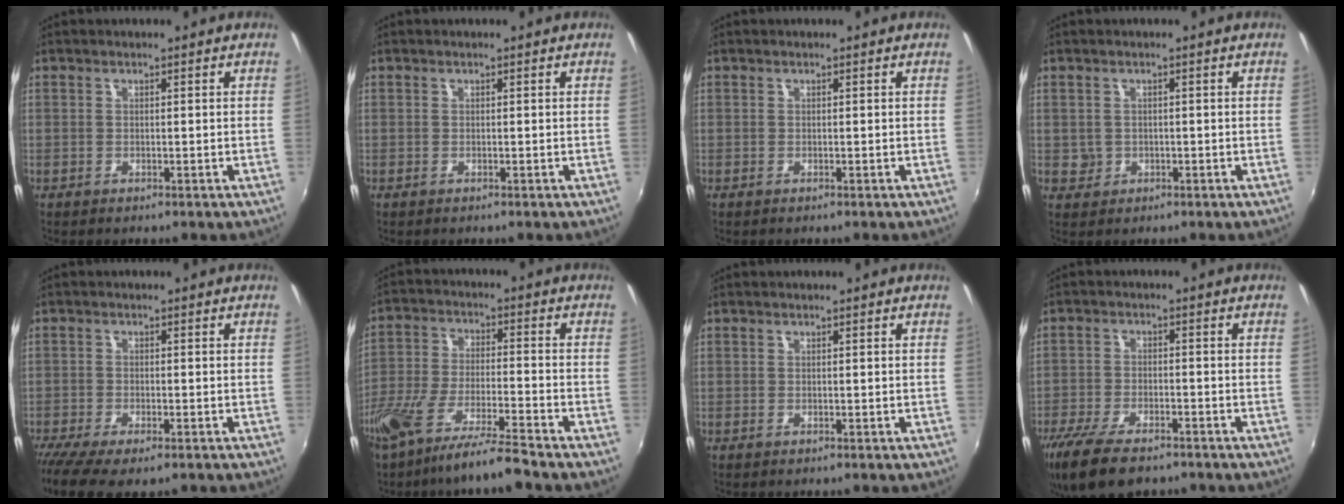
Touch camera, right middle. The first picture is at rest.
{"total": 0.0}
{"total": 0.0}
{"total": 2.1, "force": [-0.1, 2.0, 0.3], "torque": [-0.003, 0.000, 0.001]}
{"total": 7.7, "force": [-5.5, 2.1, 5.0], "torque": [-0.119, -0.037, -0.096]}
{"total": 12.6, "force": [-10.1, 0.2, 7.6], "torque": [-0.153, -0.029, -0.182]}
{"total": 0.0}
{"total": 12.7, "force": [-9.5, 4.6, 7.1], "torque": [-0.170, -0.037, -0.168]}